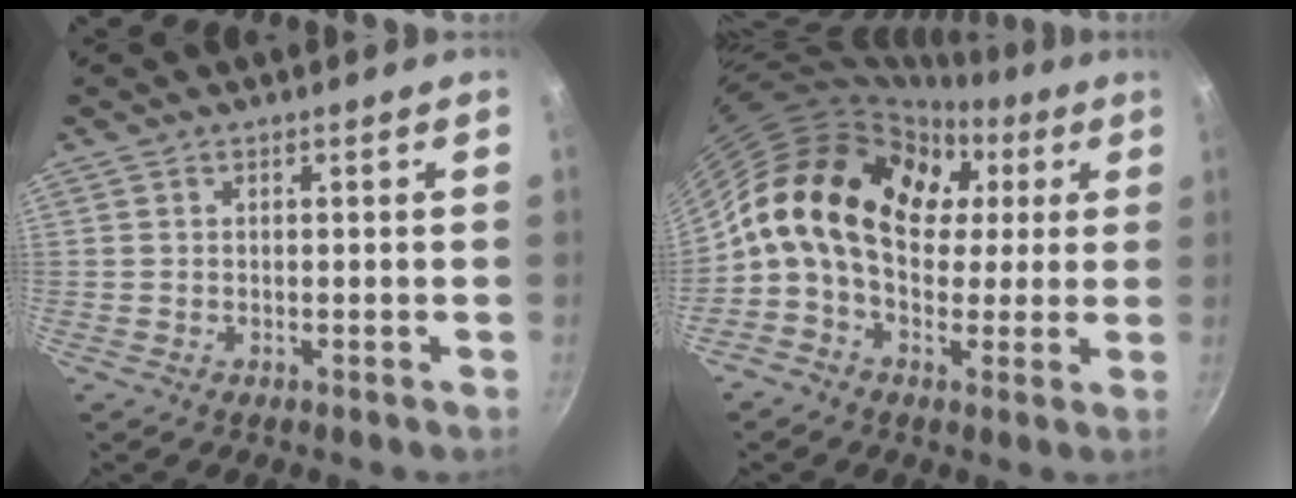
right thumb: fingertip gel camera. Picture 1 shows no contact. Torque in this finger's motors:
{"motor_torque": [0.40, 1.67, 1.41, -1.35, 0.25]}